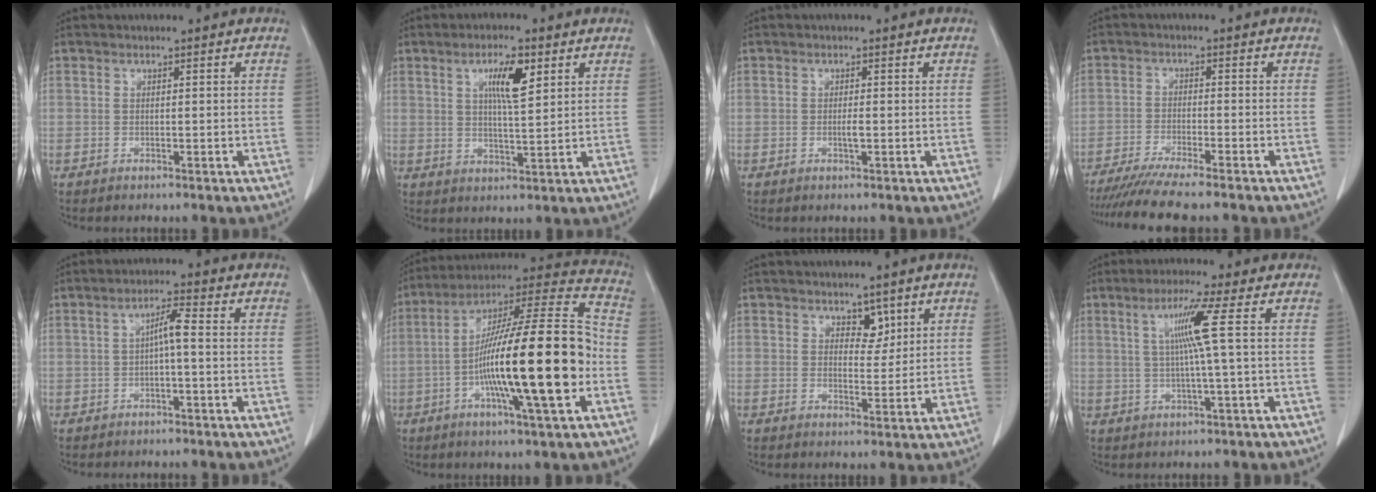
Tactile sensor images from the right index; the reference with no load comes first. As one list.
[{"total": 6.4, "force": [2.8, 1.1, 5.7], "torque": [-0.101, 0.000, 0.049]}, {"total": 1.1, "force": [-0.2, 0.2, 1.1], "torque": [-0.023, -0.002, -0.003]}, {"total": 10.8, "force": [-9.4, -0.2, 5.5], "torque": [-0.069, -0.025, -0.143]}, {"total": 3.3, "force": [-0.2, 0.3, 3.3], "torque": [-0.059, 0.011, -0.001]}, {"total": 23.5, "force": [-5.1, 1.9, 22.9], "torque": [-0.369, 0.001, -0.088]}, {"total": 3.0, "force": [1.9, 1.8, 1.6], "torque": [-0.018, -0.001, 0.033]}, {"total": 6.2, "force": [1.3, -1.6, 5.8], "torque": [-0.112, 0.005, 0.029]}]